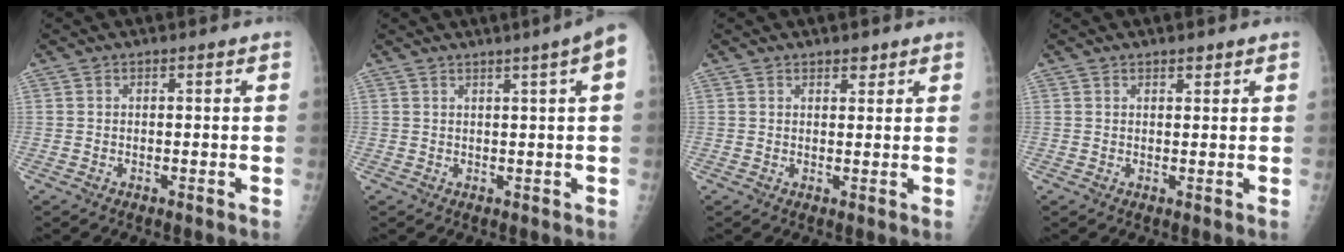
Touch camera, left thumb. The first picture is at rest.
{"total": 4.9, "force": [2.1, -0.4, 4.4], "torque": [-0.056, 0.003, 0.027]}
{"total": 1.9, "force": [1.5, 0.9, 0.8], "torque": [-0.001, -0.009, 0.019]}
{"total": 1.3, "force": [1.0, 0.5, 0.6], "torque": [-0.002, -0.007, 0.014]}